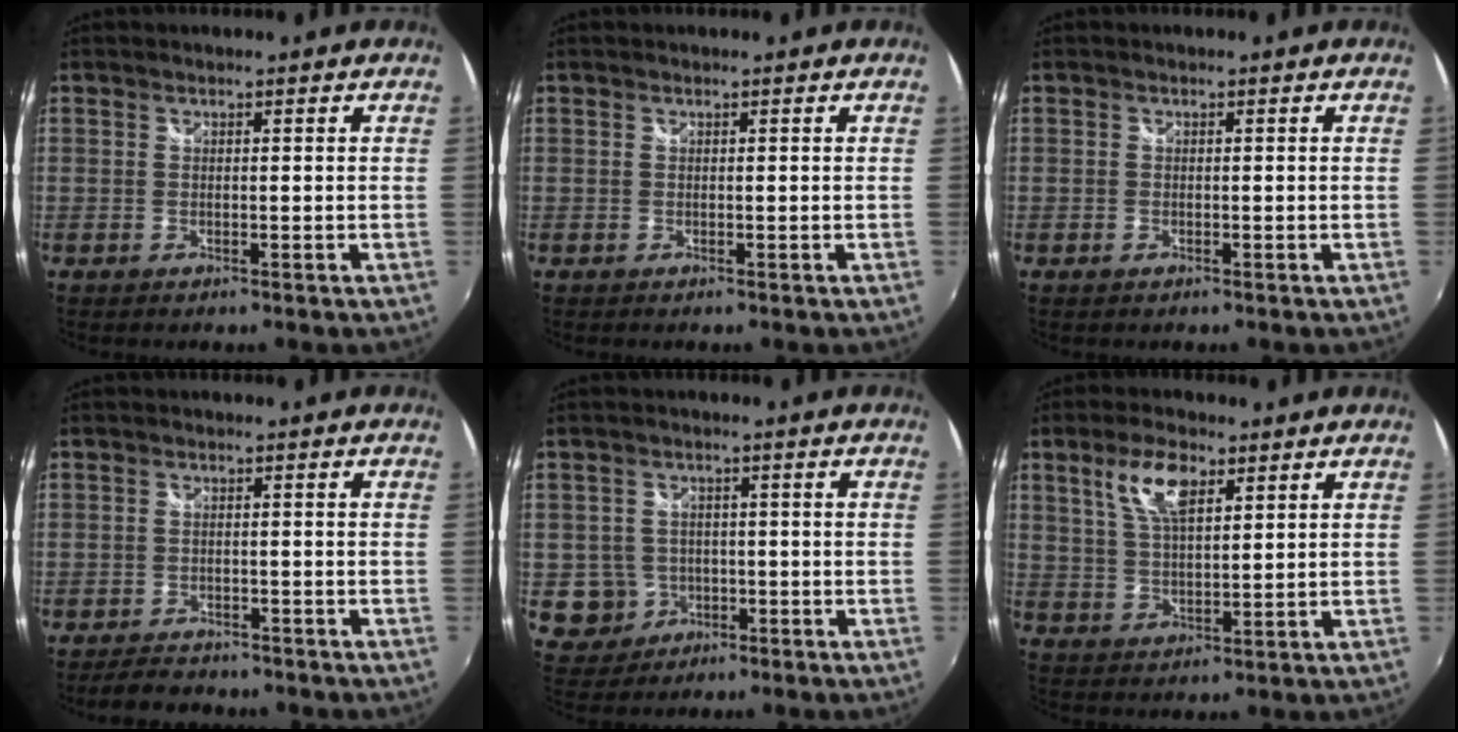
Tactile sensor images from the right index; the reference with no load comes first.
{"total": 0.0}
{"total": 0.6, "force": [-0.4, 0.4, 0.3], "torque": [-0.005, -0.002, -0.009]}
{"total": 4.6, "force": [-4.0, 2.1, 1.0], "torque": [-0.036, 0.004, -0.061]}
{"total": 6.5, "force": [-1.7, 6.1, 1.1], "torque": [-0.043, 0.013, -0.013]}
{"total": 7.9, "force": [4.0, 3.2, 6.1], "torque": [-0.119, 0.010, 0.078]}